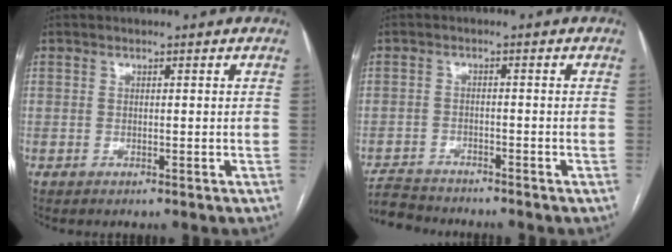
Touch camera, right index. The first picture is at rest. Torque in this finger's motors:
{"motor_torque": [-0.70, 0.69, -1.05, -0.21]}